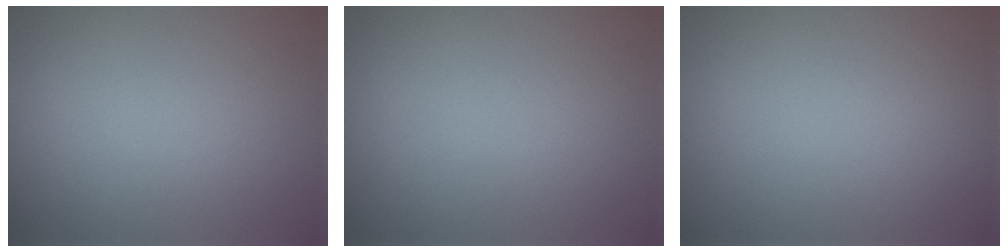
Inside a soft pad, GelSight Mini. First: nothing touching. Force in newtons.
{"total": 0.0}
{"total": 0.0}